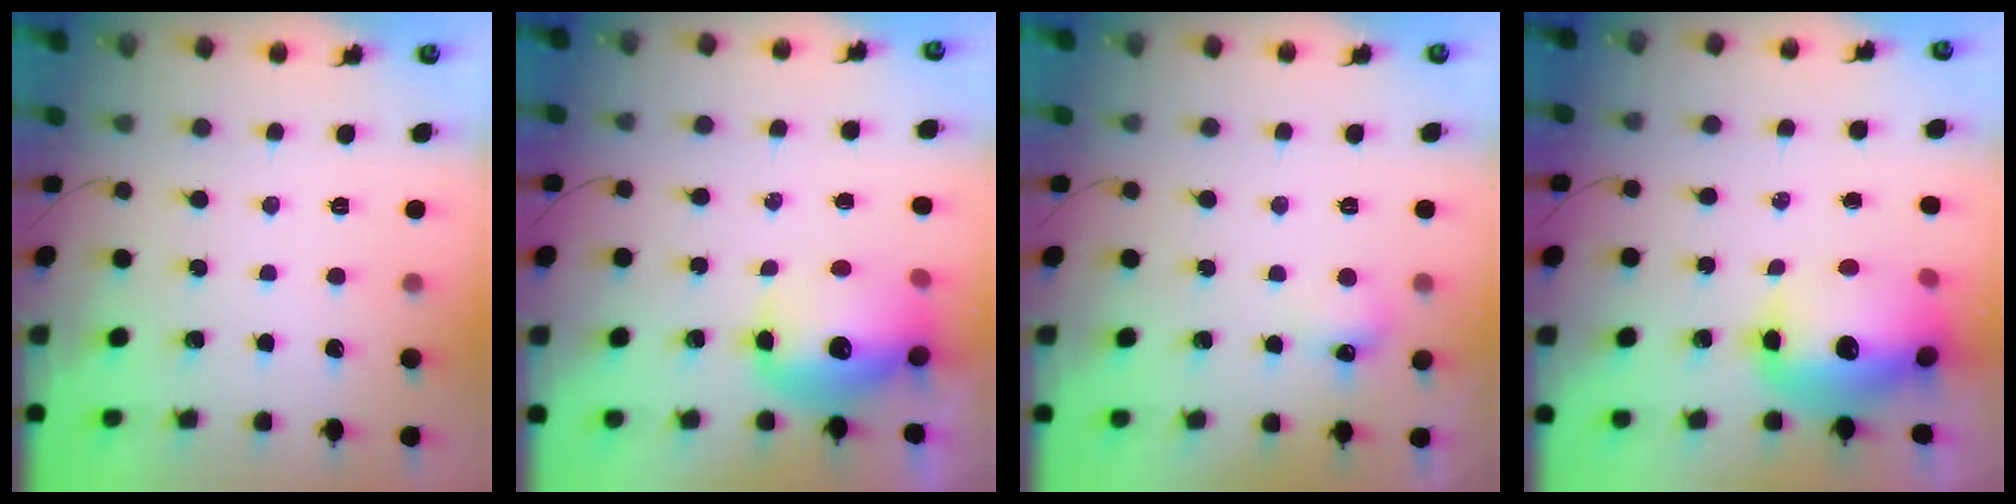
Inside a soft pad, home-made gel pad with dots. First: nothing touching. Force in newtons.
{"total": 14.6, "press": 14.3, "slide": 3.2}
{"total": 5.7, "press": 5.6, "slide": 1.5}
{"total": 17.0, "press": 16.6, "slide": 3.9}